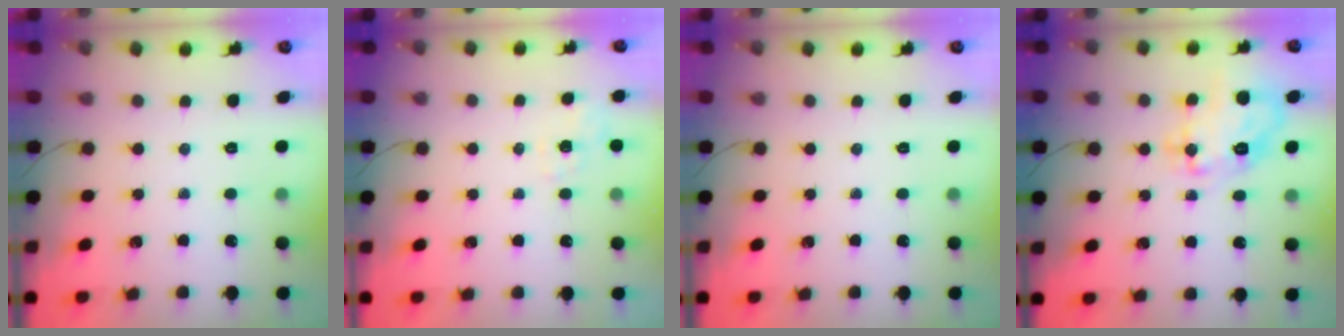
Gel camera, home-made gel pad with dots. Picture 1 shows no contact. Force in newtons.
{"total": 2.3, "press": 1.6, "slide": 1.6}
{"total": 0.0}
{"total": 16.7, "press": 16.7, "slide": 0.9}